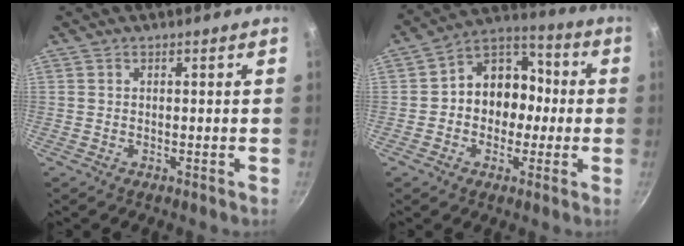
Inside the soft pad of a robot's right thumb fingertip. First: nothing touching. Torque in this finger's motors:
{"motor_torque": [-0.15, 0.47, 0.23, 0.11, 0.05]}